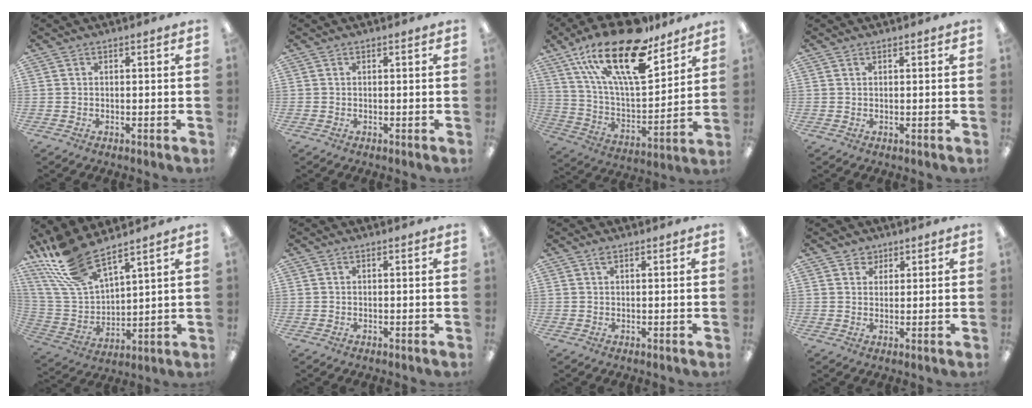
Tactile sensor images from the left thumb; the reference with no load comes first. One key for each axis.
{"total": 0.0}
{"total": 24.7, "fx": 16.2, "fy": 9.0, "fz": 16.2, "tx": -0.302, "ty": -0.093, "tz": 0.275}
{"total": 0.5, "fx": 0.4, "fy": 0.2, "fz": 0.3, "tx": -0.006, "ty": 0.002, "tz": 0.007}
{"total": 16.8, "fx": 13.1, "fy": 5.3, "fz": 9.1, "tx": -0.229, "ty": -0.065, "tz": 0.238}
{"total": 0.0}
{"total": 1.2, "fx": 0.8, "fy": 0.4, "fz": 0.7, "tx": -0.016, "ty": 0.001, "tz": 0.015}
{"total": 3.1, "fx": 2.0, "fy": 2.2, "fz": 0.4, "tx": 0.002, "ty": -0.003, "tz": 0.035}